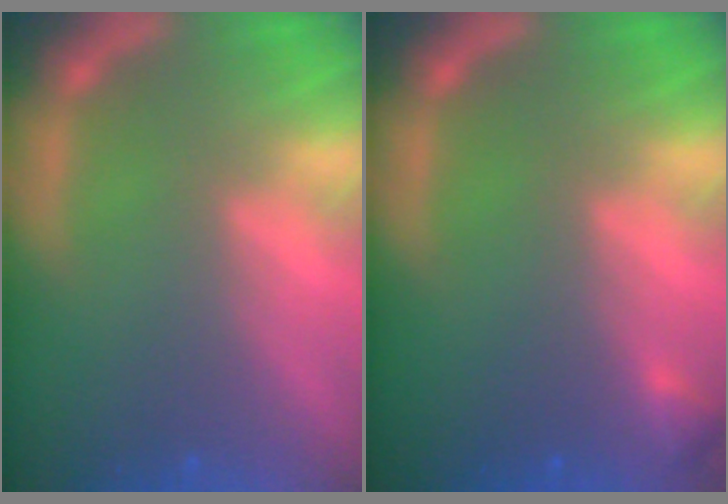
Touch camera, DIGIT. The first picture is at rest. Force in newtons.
{"total": 0.9}